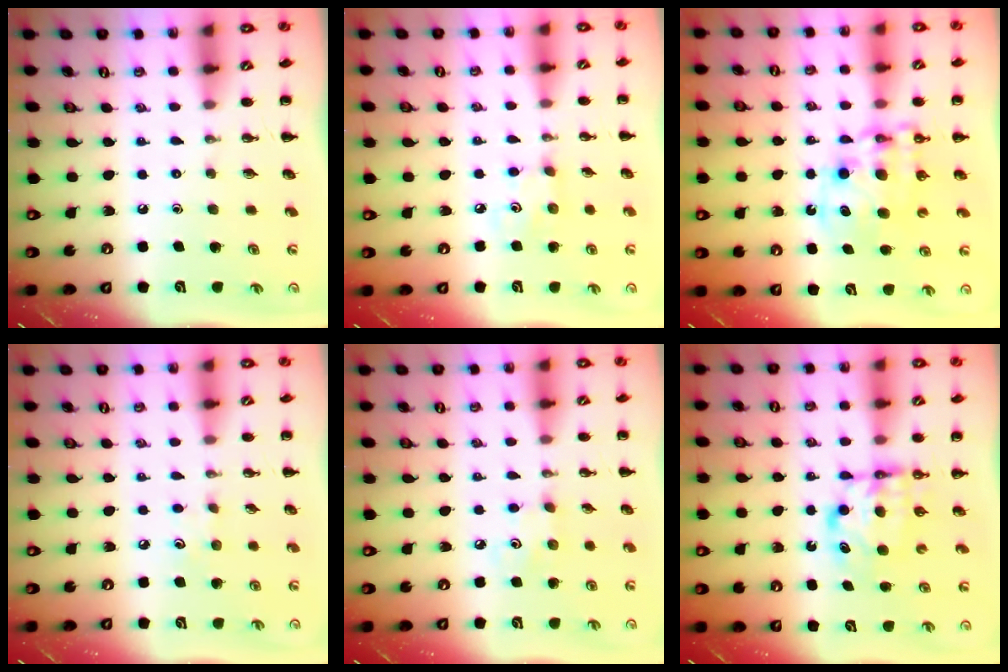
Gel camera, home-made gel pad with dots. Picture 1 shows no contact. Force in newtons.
{"total": 3.1, "press": 3.0, "slide": 0.7}
{"total": 11.2, "press": 10.9, "slide": 2.7}
{"total": 6.2, "press": 5.9, "slide": 1.8}
{"total": 3.1, "press": 3.0, "slide": 0.8}
{"total": 6.4, "press": 6.4, "slide": 0.4}